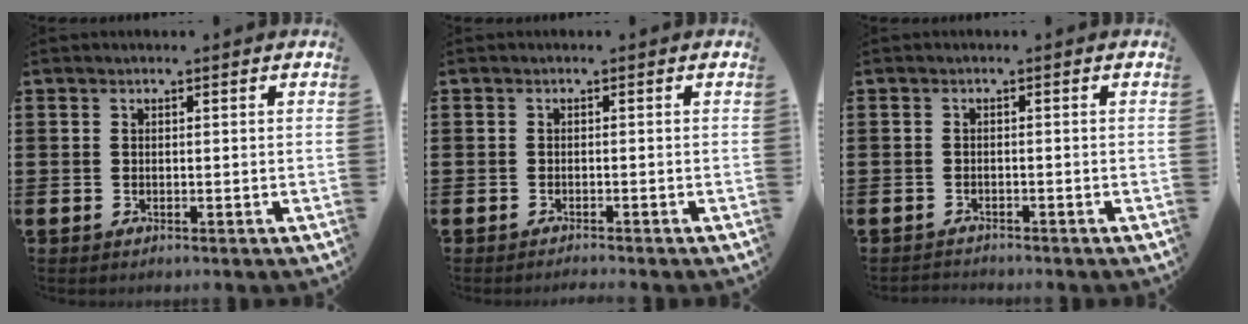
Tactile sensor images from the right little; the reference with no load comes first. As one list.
[{"total": 0.7, "force": [-0.6, -0.1, 0.1], "torque": [-0.001, -0.002, -0.014]}, {"total": 0.9, "force": [-0.9, 0.0, -0.1], "torque": [-0.002, 0.001, -0.019]}]